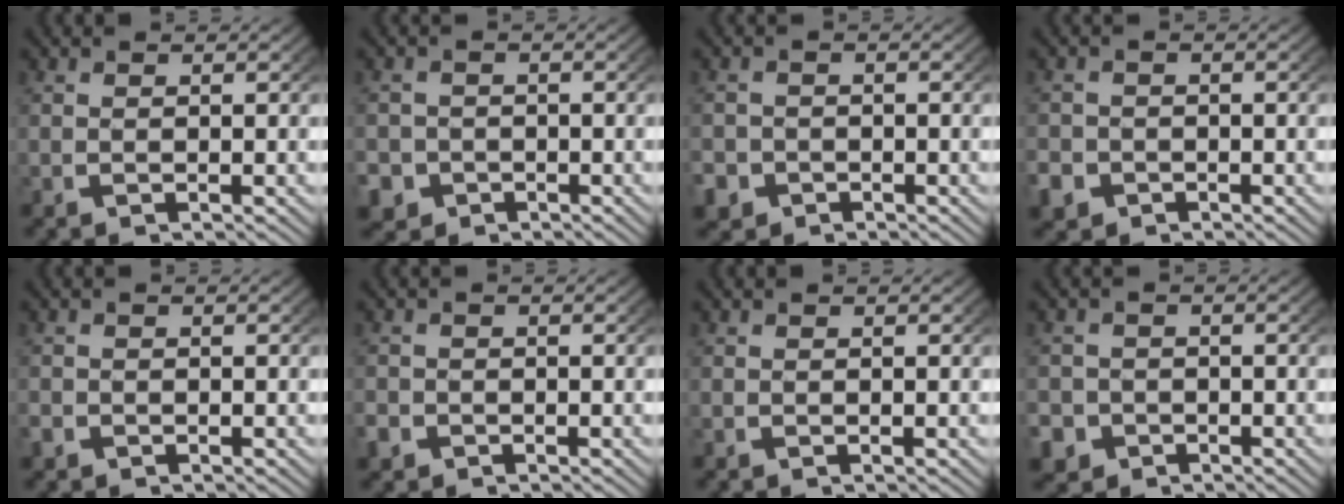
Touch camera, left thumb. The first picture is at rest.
{"total": 4.7, "force": [-2.7, 3.8, 1.0], "torque": [-0.030, -0.034, -0.036]}
{"total": 3.6, "force": [-2.2, 2.8, 0.5], "torque": [-0.021, -0.027, -0.030]}
{"total": 3.4, "force": [-2.0, 2.7, 0.6], "torque": [-0.025, -0.023, -0.028]}
{"total": 1.1, "force": [-0.6, 0.9, 0.2], "torque": [-0.010, -0.008, -0.012]}
{"total": 1.8, "force": [-1.1, 1.4, 0.2], "torque": [-0.013, -0.011, -0.020]}
{"total": 0.0}
{"total": 4.5, "force": [-2.6, 3.6, 0.8], "torque": [-0.027, -0.031, -0.036]}